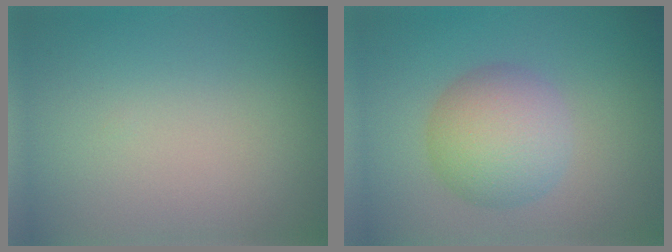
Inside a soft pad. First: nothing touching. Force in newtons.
{"total": 5.5, "press": 5.5, "slide": 0.1}